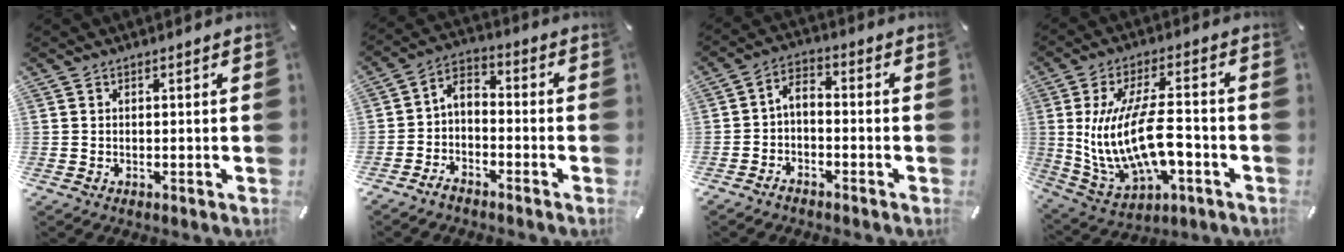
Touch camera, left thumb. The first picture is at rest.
{"total": 4.1, "force": [-3.1, 2.1, 1.8], "torque": [-0.044, 0.005, -0.067]}
{"total": 3.3, "force": [-1.9, 1.6, 2.2], "torque": [-0.046, 0.010, -0.039]}
{"total": 17.7, "force": [-1.6, 8.4, 15.5], "torque": [-0.320, 0.002, -0.025]}